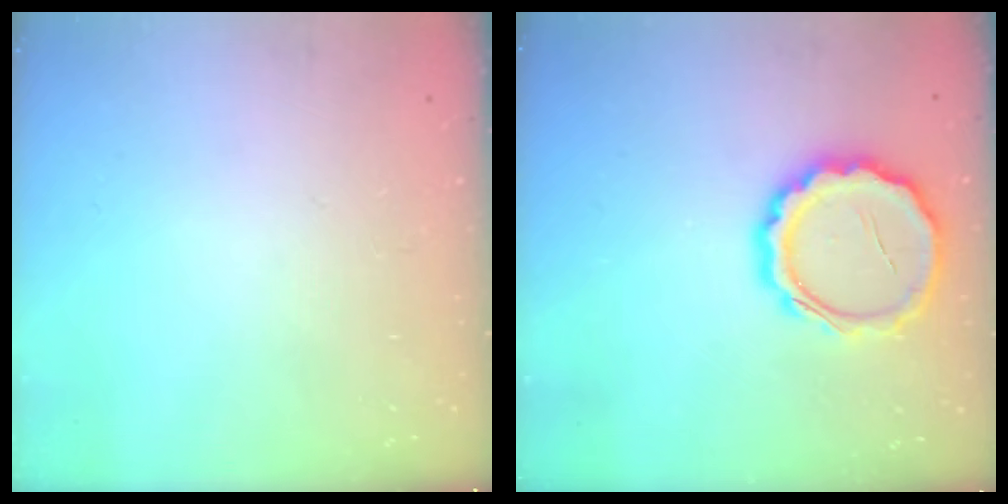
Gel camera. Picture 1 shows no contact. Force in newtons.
{"total": 12.5, "press": 12.5, "slide": 1.1}